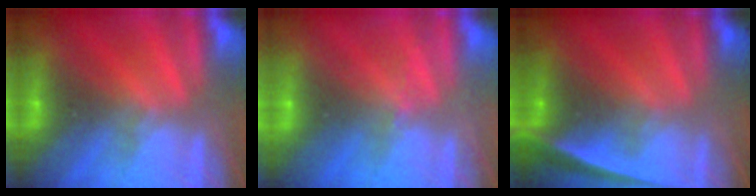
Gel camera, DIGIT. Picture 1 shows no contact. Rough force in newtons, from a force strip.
{"total": 2.1}
{"total": 2.4}